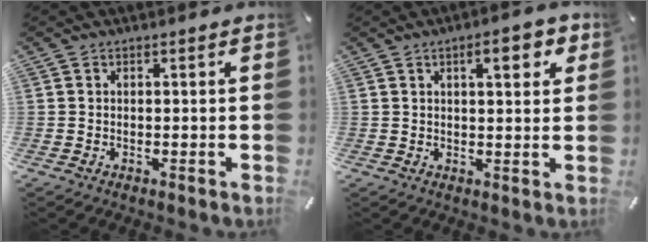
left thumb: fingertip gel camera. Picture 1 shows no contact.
{"total": 6.4, "force": [3.0, 2.1, 5.3], "torque": [-0.069, -0.009, 0.041]}